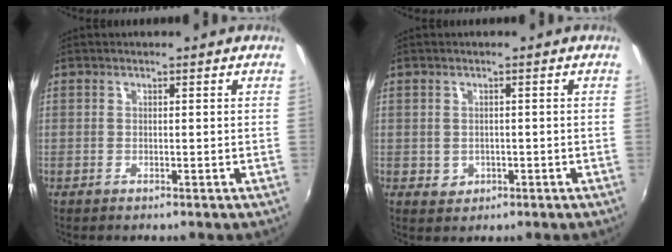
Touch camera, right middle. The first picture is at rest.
{"total": 2.1, "force": [-0.2, 2.0, 0.6], "torque": [-0.010, 0.002, 0.002]}